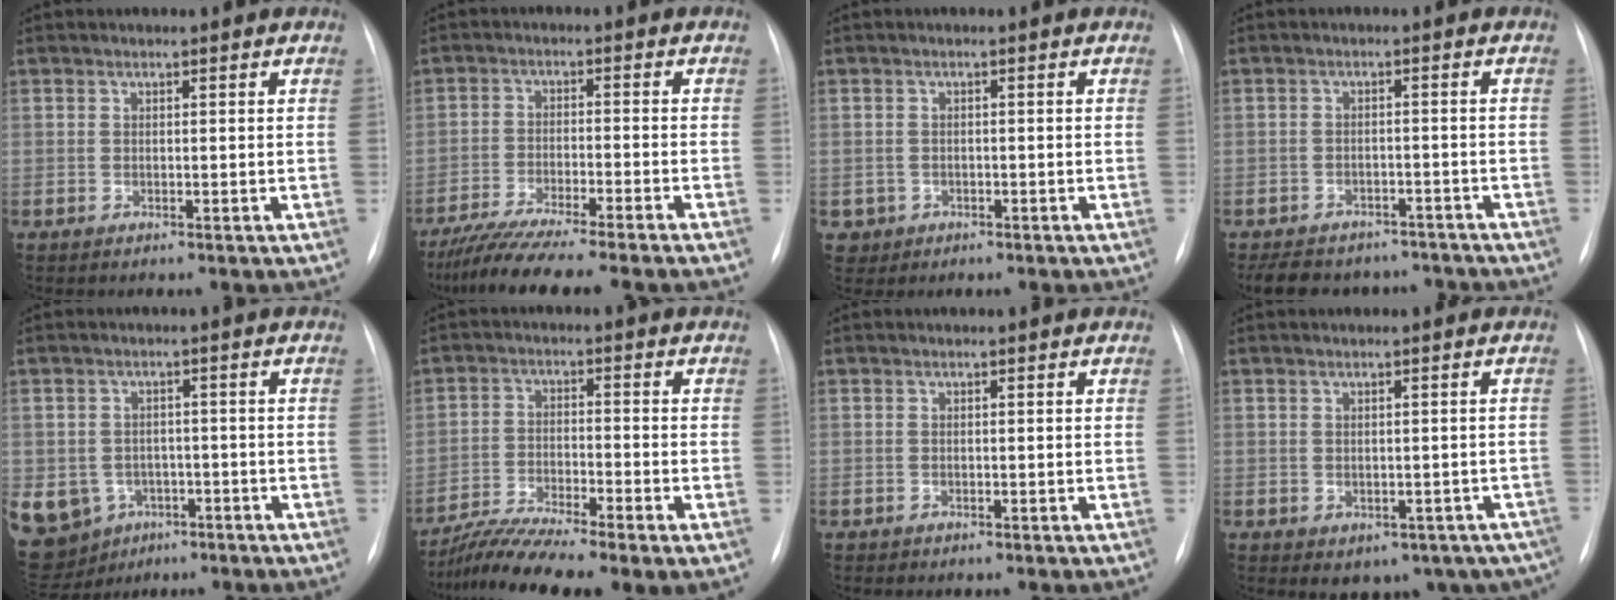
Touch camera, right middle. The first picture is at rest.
{"total": 12.2, "force": [-10.3, -0.5, 6.5], "torque": [-0.094, -0.032, -0.164]}
{"total": 2.4, "force": [-0.9, 2.2, 0.0], "torque": [0.003, 0.010, -0.011]}
{"total": 12.6, "force": [-10.9, 5.6, 3.2], "torque": [-0.061, 0.009, -0.134]}
{"total": 16.1, "force": [-6.2, 13.7, 5.7], "torque": [-0.171, 0.012, -0.078]}
{"total": 9.6, "force": [-7.4, 0.6, 6.1], "torque": [-0.119, -0.016, -0.130]}
{"total": 0.0}
{"total": 10.4, "force": [-6.6, 6.8, 4.4], "torque": [-0.036, 0.016, -0.071]}